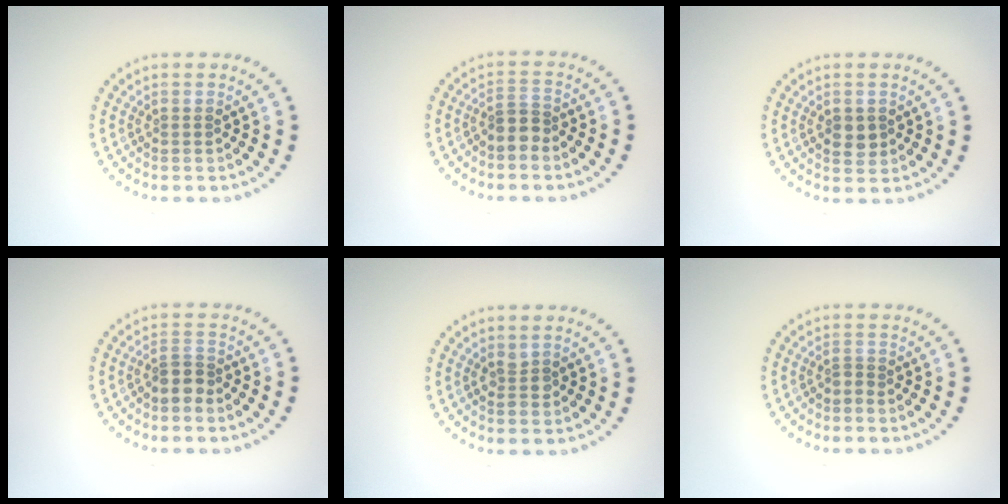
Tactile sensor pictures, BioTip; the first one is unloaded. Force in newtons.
{"total": 2.0, "press": 1.6, "slide": 1.2}
{"total": 1.9, "press": 1.8, "slide": 0.2}
{"total": 2.0, "press": 1.6, "slide": 1.2}
{"total": 1.0, "press": 0.9, "slide": 0.3}
{"total": 0.7, "press": 0.4, "slide": 0.6}